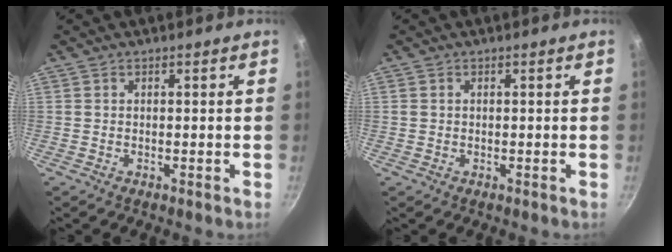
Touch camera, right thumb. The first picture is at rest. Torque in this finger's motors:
{"motor_torque": [0.25, -0.07, -0.31, 0.14, -0.03]}